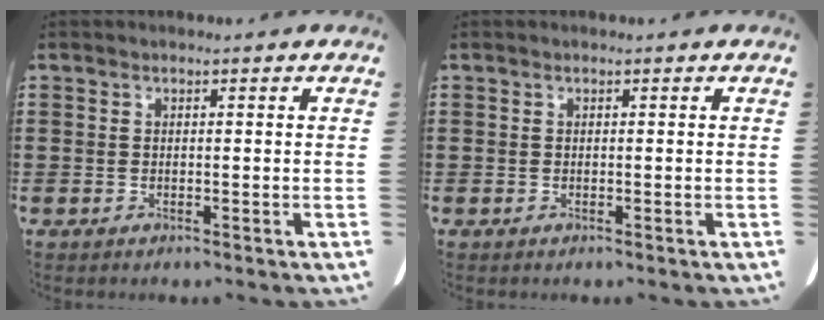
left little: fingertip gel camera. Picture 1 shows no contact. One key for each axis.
{"total": 0.0}